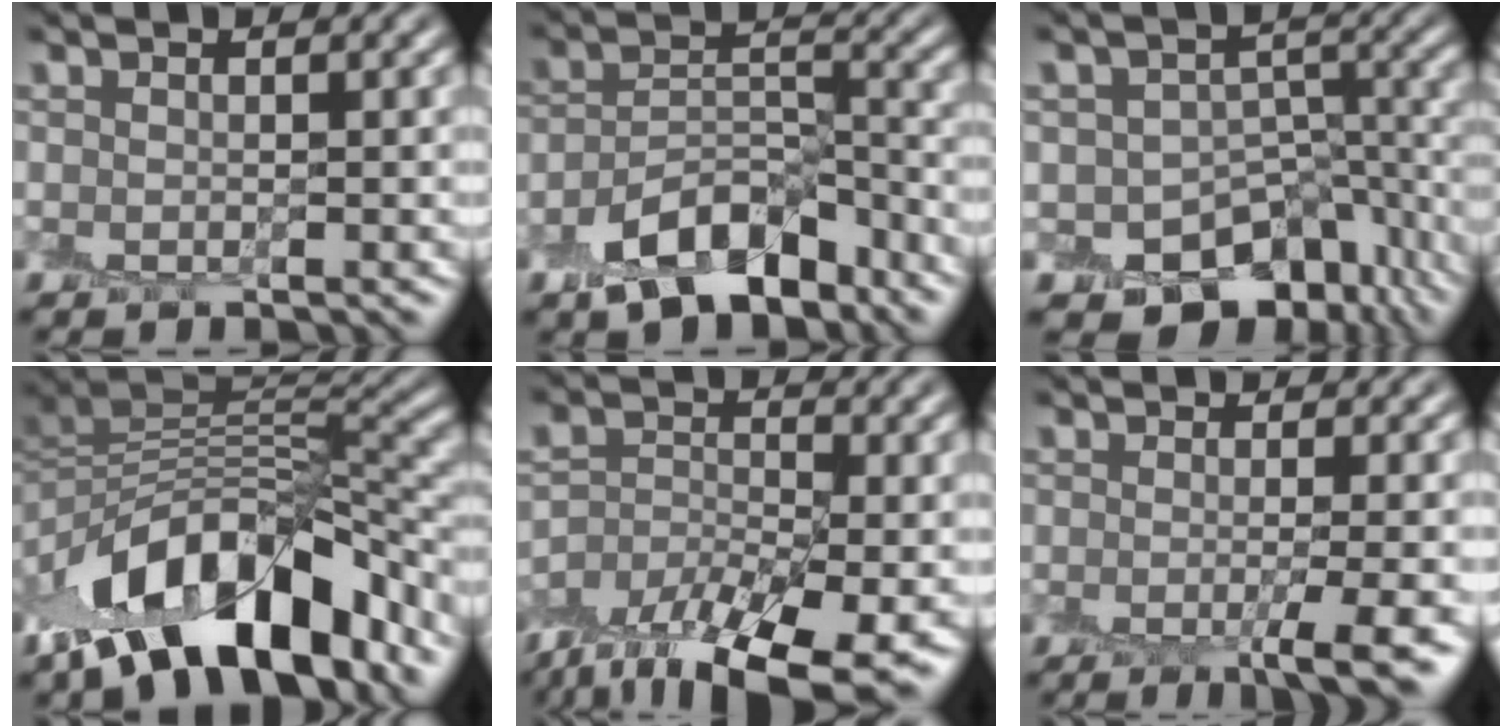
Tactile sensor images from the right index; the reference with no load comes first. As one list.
[{"total": 7.4, "force": [-5.1, 3.6, 4.0], "torque": [-0.060, 0.006, -0.095]}, {"total": 10.0, "force": [-6.4, 6.8, 3.4], "torque": [-0.025, 0.008, -0.081]}, {"total": 12.7, "force": [-6.5, 5.9, 9.1], "torque": [-0.148, 0.017, -0.107]}, {"total": 9.8, "force": [-7.0, 4.1, 5.5], "torque": [-0.105, -0.014, -0.126]}, {"total": 4.6, "force": [-1.3, 0.9, 4.3], "torque": [-0.051, -0.011, -0.023]}]